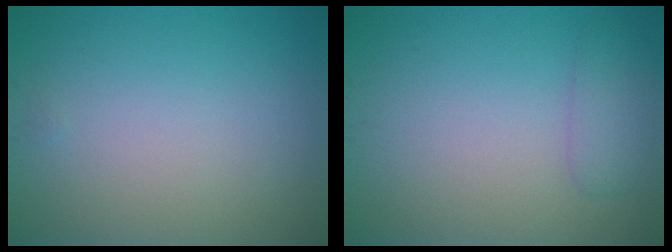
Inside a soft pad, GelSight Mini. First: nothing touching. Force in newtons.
{"total": 1.5, "press": 1.5, "slide": 0.2}